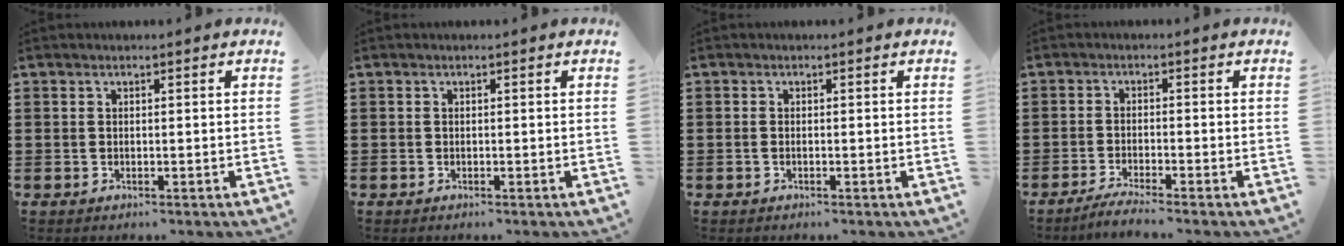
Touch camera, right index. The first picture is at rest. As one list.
[{"total": 0.0}, {"total": 0.5, "force": [-0.3, 0.2, 0.4], "torque": [-0.010, -0.003, -0.005]}, {"total": 2.2, "force": [-2.0, -0.3, 0.8], "torque": [-0.012, 0.002, -0.037]}]